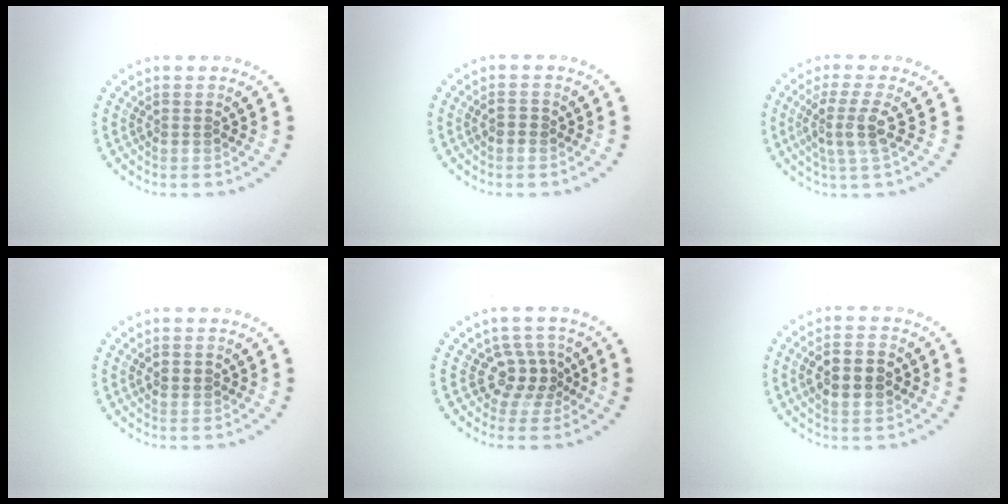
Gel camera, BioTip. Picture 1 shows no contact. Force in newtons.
{"total": 0.7, "press": 0.7, "slide": 0.3}
{"total": 3.4, "press": 2.6, "slide": 2.2}
{"total": 1.3, "press": 1.3, "slide": 0.1}
{"total": 2.7, "press": 2.2, "slide": 1.6}
{"total": 3.9, "press": 3.9, "slide": 0.3}